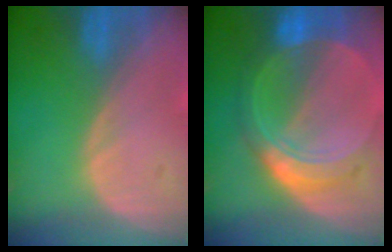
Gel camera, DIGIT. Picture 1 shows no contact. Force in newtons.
{"total": 8.8, "press": 8.8, "slide": 0.6}